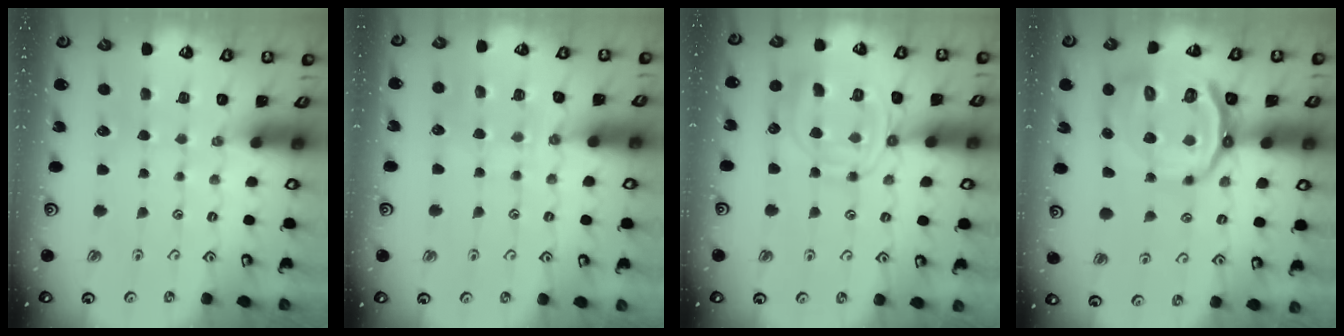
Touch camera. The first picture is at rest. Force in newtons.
{"total": 8.9, "press": 8.9, "slide": 0.5}
{"total": 12.4, "press": 12.3, "slide": 1.3}
{"total": 18.0, "press": 17.7, "slide": 3.1}